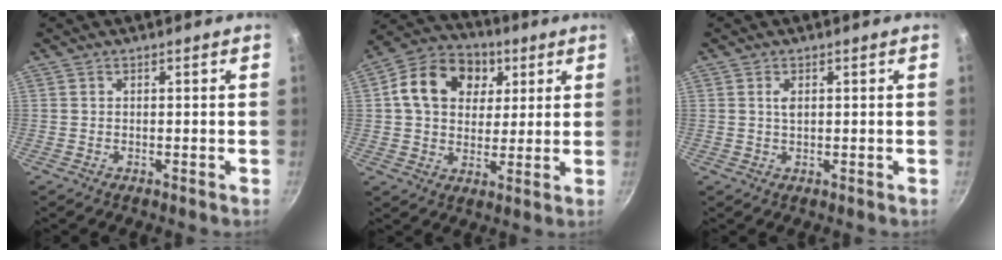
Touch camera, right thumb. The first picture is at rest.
{"total": 15.1, "force": [4.5, 11.6, 8.5], "torque": [-0.127, 0.009, 0.061]}
{"total": 1.6, "force": [0.5, 0.9, 1.3], "torque": [-0.023, 0.000, 0.009]}